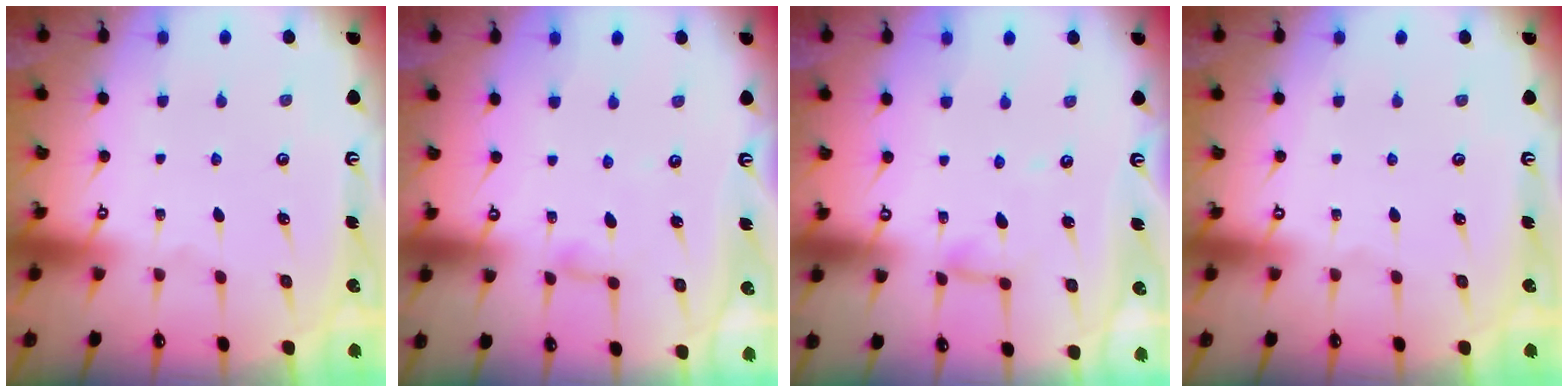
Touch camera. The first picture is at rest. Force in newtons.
{"total": 3.9, "press": 3.9, "slide": 0.4}
{"total": 5.0, "press": 5.0, "slide": 0.3}
{"total": 0.6, "press": 0.5, "slide": 0.4}